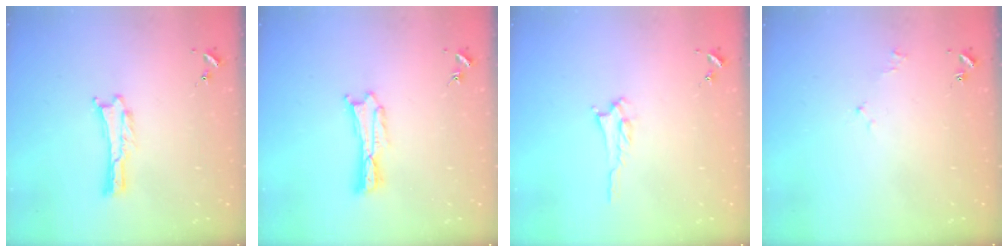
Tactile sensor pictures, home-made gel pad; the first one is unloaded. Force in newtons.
{"total": 0.9, "press": 0.9, "slide": 0.2}
{"total": 2.2, "press": 2.2, "slide": 0.3}
{"total": 1.6, "press": 1.5, "slide": 0.3}